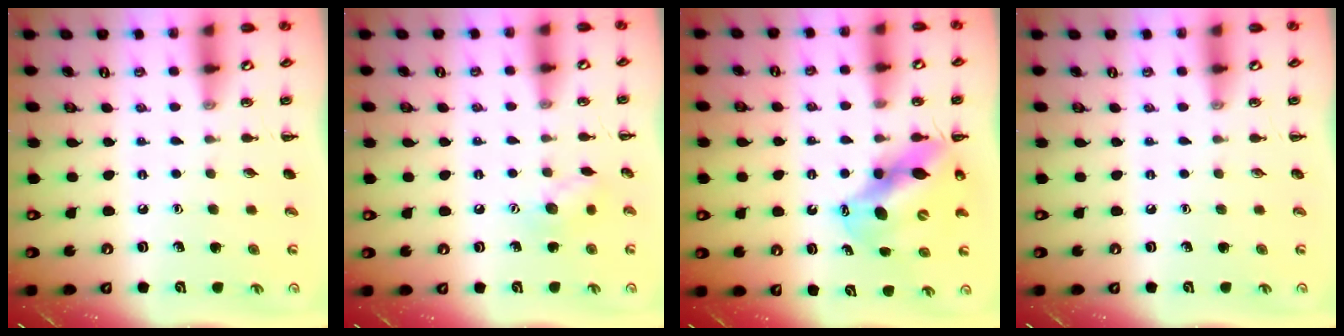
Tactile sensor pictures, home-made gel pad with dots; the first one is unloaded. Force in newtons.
{"total": 7.9, "press": 7.9, "slide": 0.4}
{"total": 12.8, "press": 12.4, "slide": 3.2}
{"total": 0.0}